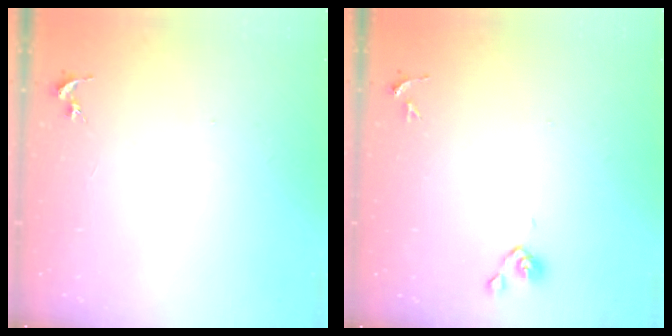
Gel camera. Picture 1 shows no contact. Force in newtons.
{"total": 4.3, "press": 4.1, "slide": 1.3}